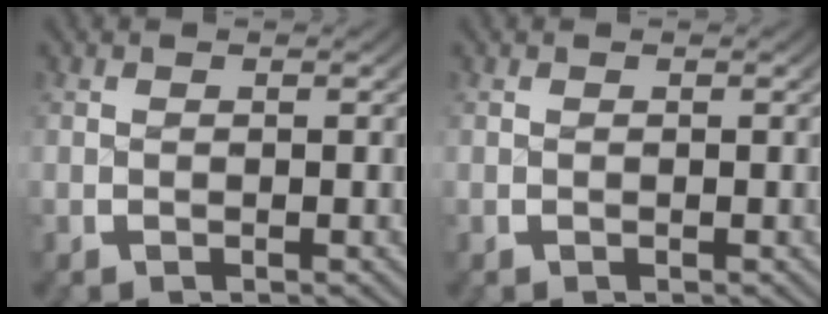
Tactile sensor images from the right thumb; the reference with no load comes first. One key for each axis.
{"total": 0.0}